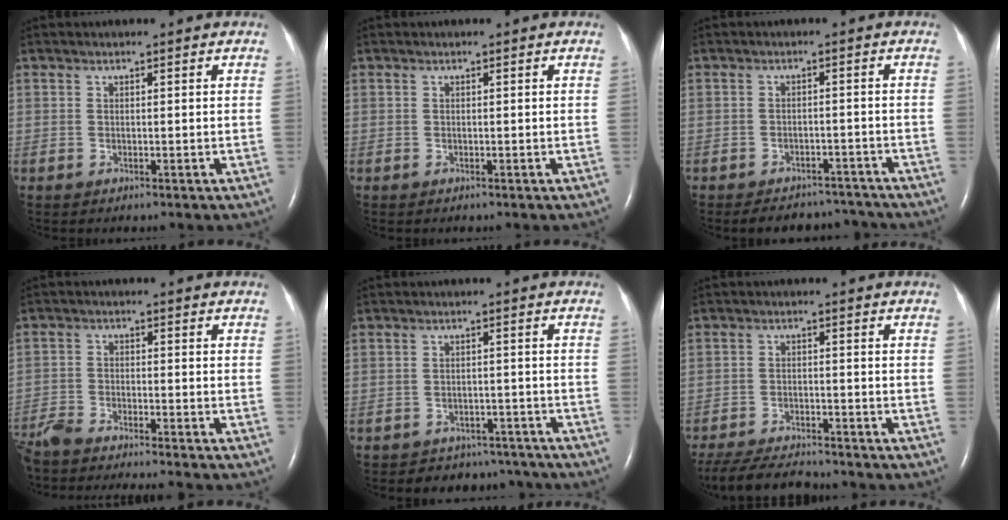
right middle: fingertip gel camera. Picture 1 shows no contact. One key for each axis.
{"total": 0.0}
{"total": 7.6, "fx": -7.2, "fy": 2.3, "fz": 0.7, "tx": -0.002, "ty": 0.013, "tz": -0.091}
{"total": 13.5, "fx": -12.4, "fy": 0.2, "fz": 5.4, "tx": -0.086, "ty": -0.018, "tz": -0.199}
{"total": 7.4, "fx": -6.6, "fy": 3.5, "fz": -0.3, "tx": 0.010, "ty": 0.022, "tz": -0.076}
{"total": 10.0, "fx": -9.3, "fy": 1.4, "fz": 3.5, "tx": -0.063, "ty": -0.014, "tz": -0.148}